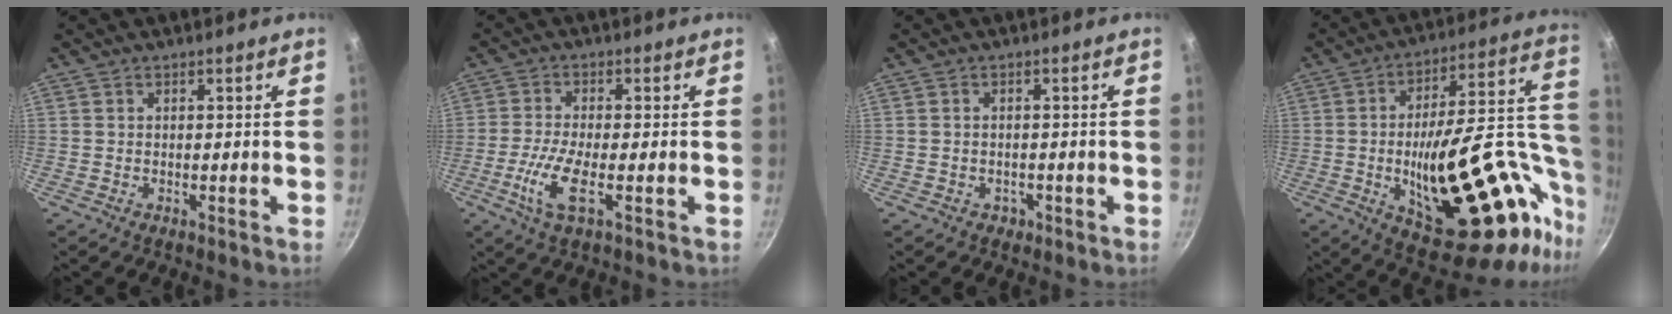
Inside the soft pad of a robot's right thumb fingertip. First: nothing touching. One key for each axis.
{"total": 7.2, "fx": -2.1, "fy": 1.9, "fz": 6.6, "tx": -0.151, "ty": 0.000, "tz": -0.049}
{"total": 1.6, "fx": -0.7, "fy": 1.4, "fz": 0.4, "tx": 0.001, "ty": 0.008, "tz": -0.001}
{"total": 33.3, "fx": -6.7, "fy": 14.7, "fz": 29.1, "tx": -0.374, "ty": 0.025, "tz": -0.079}